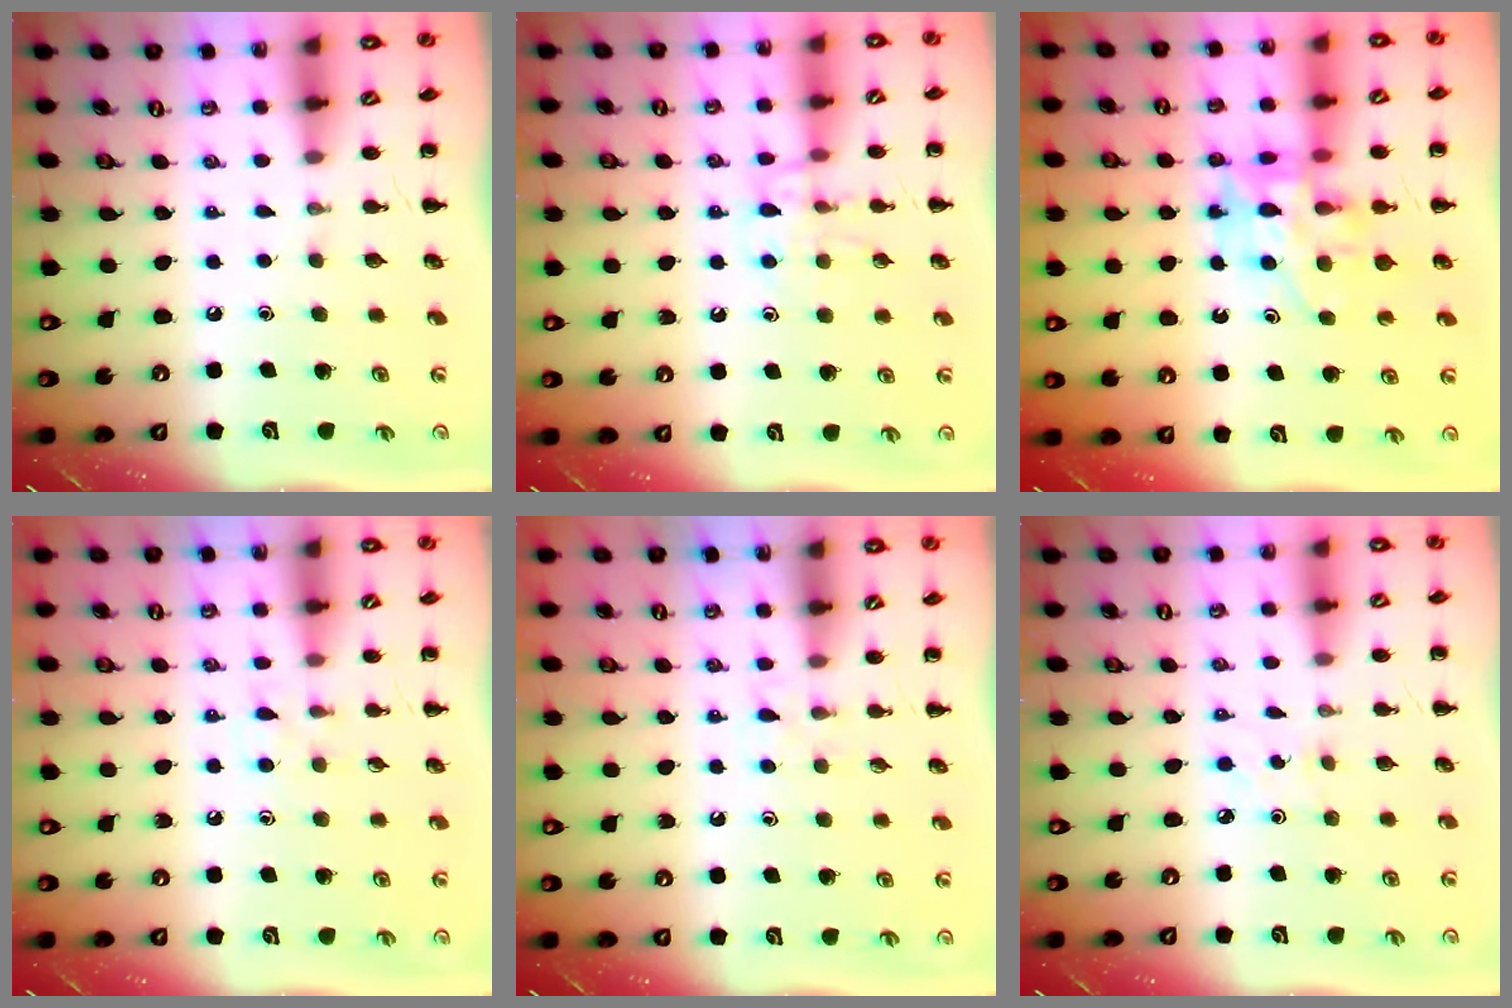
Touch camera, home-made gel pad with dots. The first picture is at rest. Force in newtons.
{"total": 9.6, "press": 9.6, "slide": 0.7}
{"total": 12.3, "press": 11.9, "slide": 3.2}
{"total": 5.2, "press": 4.7, "slide": 2.2}
{"total": 4.3, "press": 4.0, "slide": 1.6}
{"total": 2.1, "press": 2.0, "slide": 0.7}